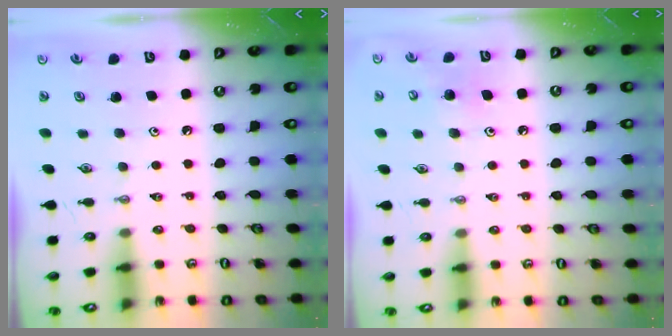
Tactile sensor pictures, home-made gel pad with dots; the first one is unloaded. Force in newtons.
{"total": 6.8, "press": 6.8, "slide": 0.6}